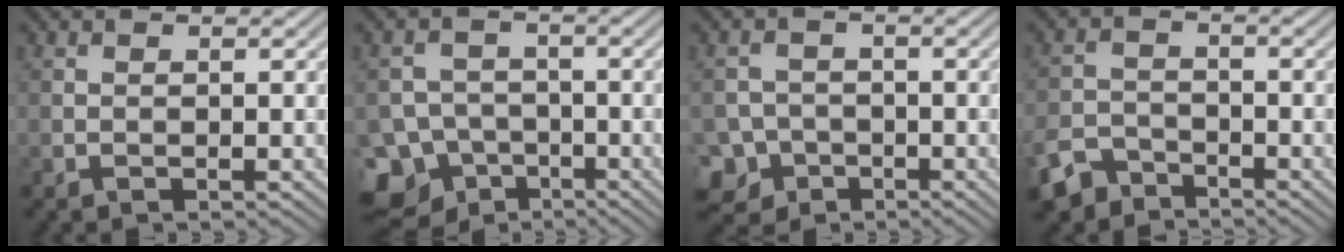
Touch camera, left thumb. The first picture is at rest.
{"total": 12.2, "force": [-7.8, 9.0, 2.7], "torque": [-0.070, -0.036, -0.139]}
{"total": 5.5, "force": [-3.0, 4.4, 1.4], "torque": [-0.021, -0.006, -0.064]}
{"total": 5.1, "force": [-4.2, 2.5, 1.4], "torque": [-0.026, -0.006, -0.090]}